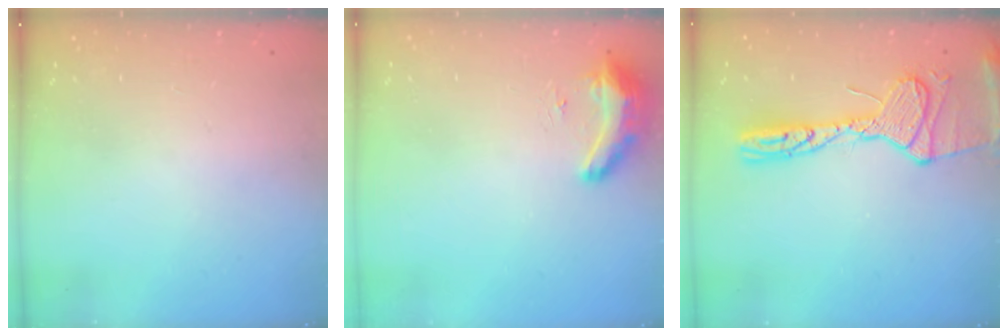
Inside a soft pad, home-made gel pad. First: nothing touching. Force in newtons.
{"total": 16.1, "press": 10.6, "slide": 12.1}
{"total": 16.8, "press": 16.1, "slide": 4.6}